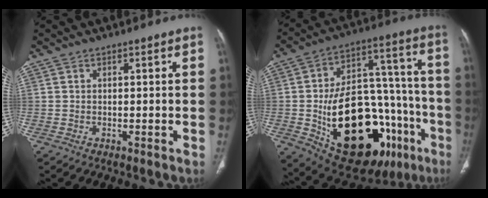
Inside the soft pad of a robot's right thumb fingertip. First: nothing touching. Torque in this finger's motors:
{"motor_torque": [0.30, 0.74, 2.20, -0.56, 0.54]}